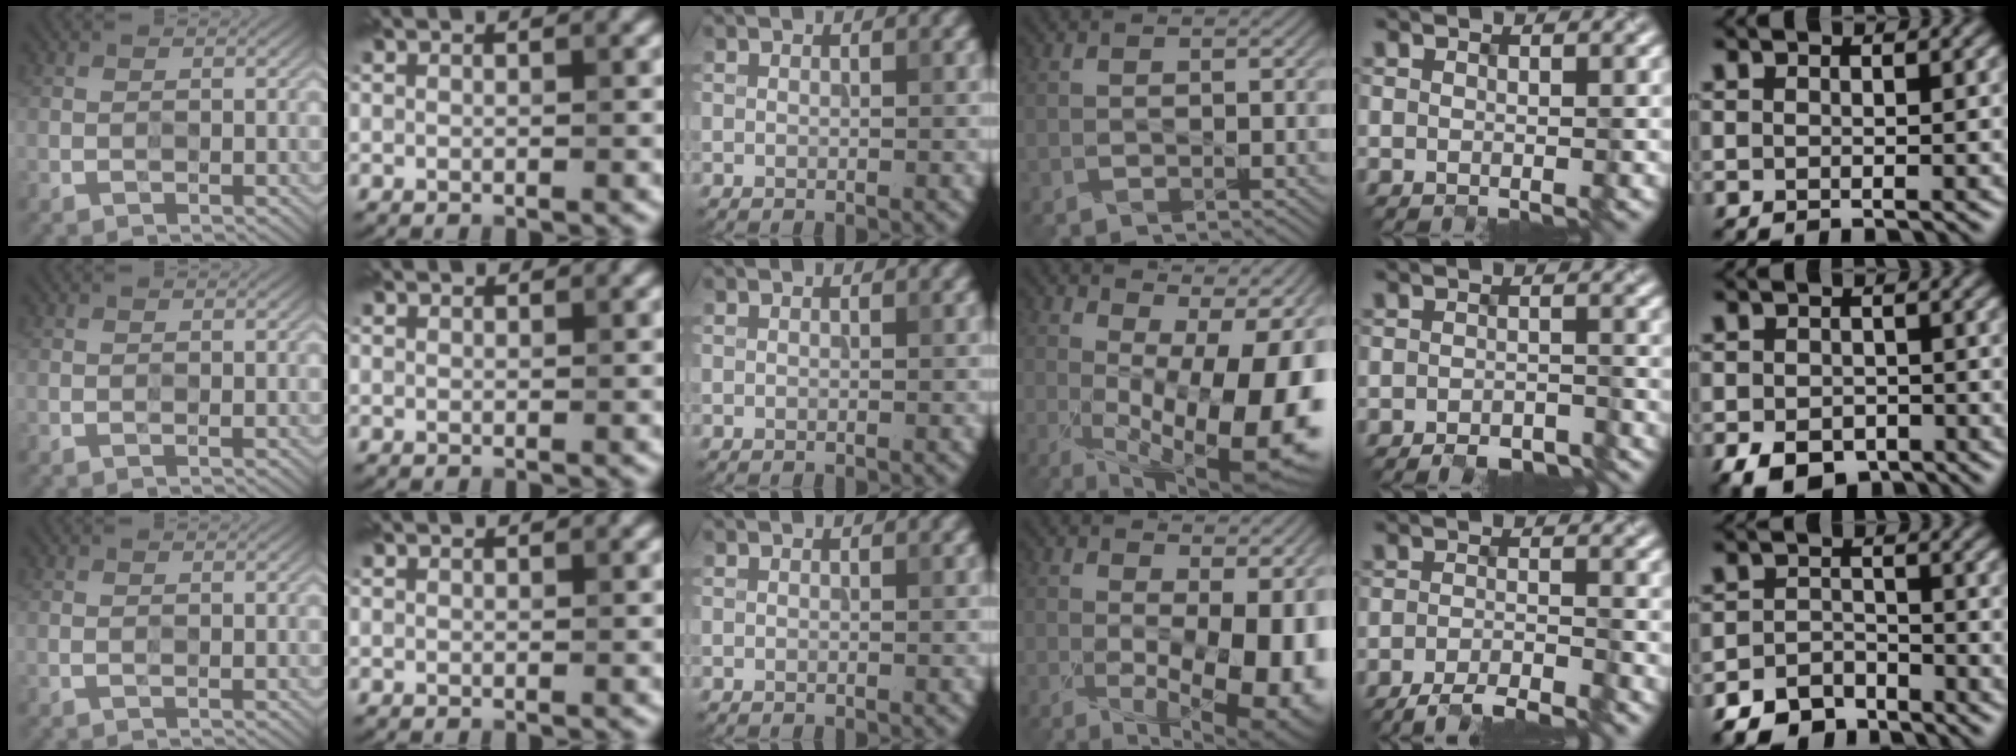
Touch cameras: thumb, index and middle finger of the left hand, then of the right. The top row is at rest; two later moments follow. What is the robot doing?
{"motion": "extract", "object": "keycard holder"}